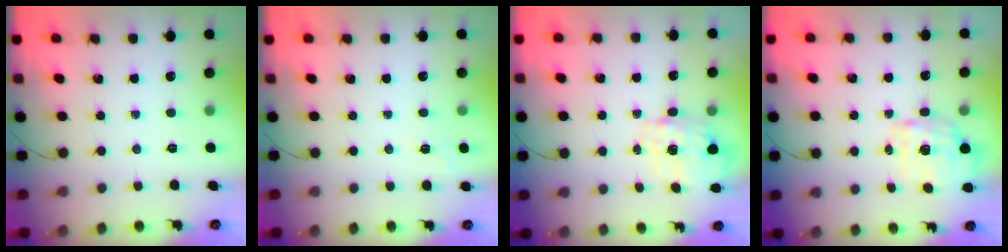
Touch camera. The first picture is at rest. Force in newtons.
{"total": 3.0, "press": 2.5, "slide": 1.7}
{"total": 2.7, "press": 2.6, "slide": 0.9}
{"total": 2.6, "press": 2.3, "slide": 1.3}